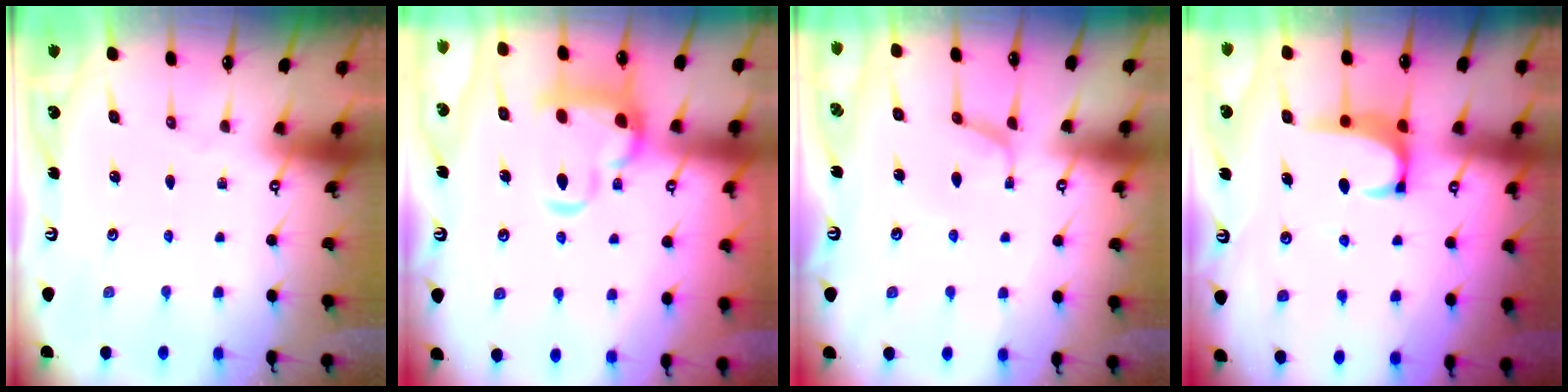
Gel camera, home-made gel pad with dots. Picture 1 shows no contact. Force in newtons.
{"total": 8.3, "press": 8.1, "slide": 1.8}
{"total": 2.8, "press": 2.7, "slide": 0.7}
{"total": 2.0, "press": 2.0, "slide": 0.3}